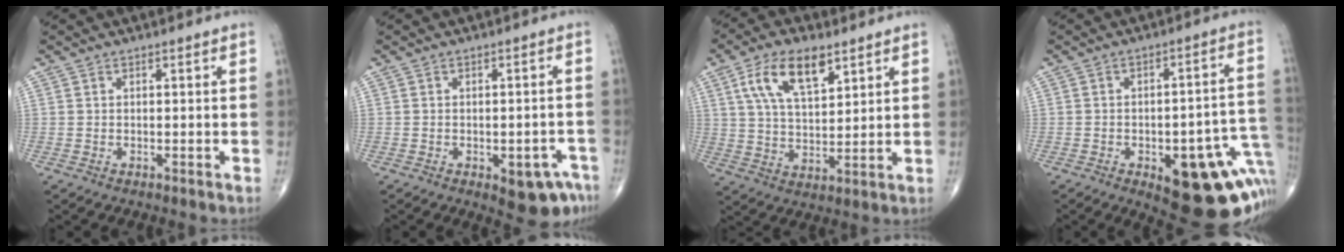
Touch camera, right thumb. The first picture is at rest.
{"total": 7.3, "force": [-3.7, 3.3, 5.4], "torque": [-0.044, 0.020, -0.038]}
{"total": 12.1, "force": [5.9, 5.6, 8.9], "torque": [-0.151, -0.017, 0.113]}
{"total": 21.4, "force": [-6.9, 8.6, 18.3], "torque": [-0.159, 0.036, -0.063]}